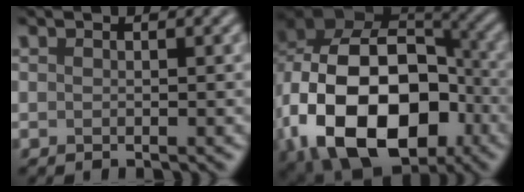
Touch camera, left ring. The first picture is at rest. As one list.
[{"total": 18.8, "force": [-4.9, 12.7, 13.0], "torque": [-0.232, -0.031, -0.073]}]